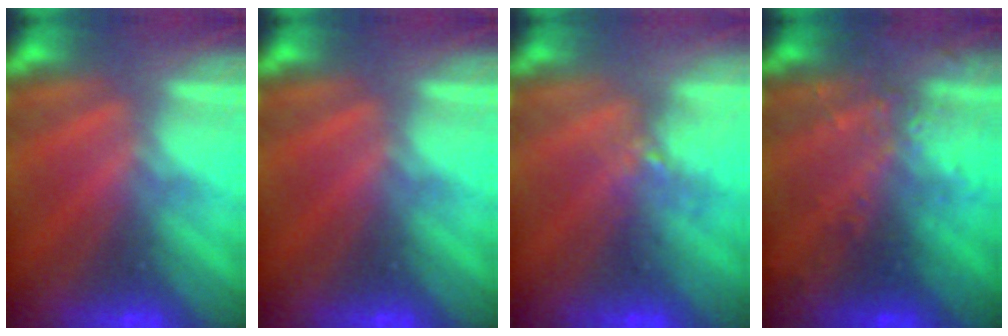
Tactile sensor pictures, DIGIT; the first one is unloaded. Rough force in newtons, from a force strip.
{"total": 0.0}
{"total": 2.1}
{"total": 2.9}